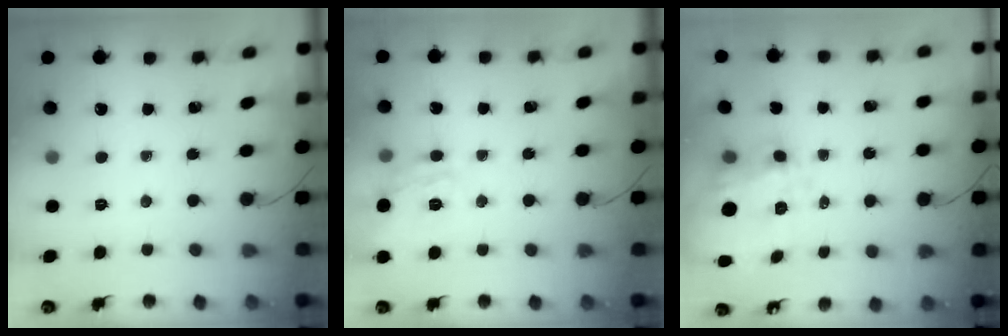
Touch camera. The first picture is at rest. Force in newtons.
{"total": 12.7, "press": 12.7, "slide": 0.6}
{"total": 11.6, "press": 11.2, "slide": 3.1}